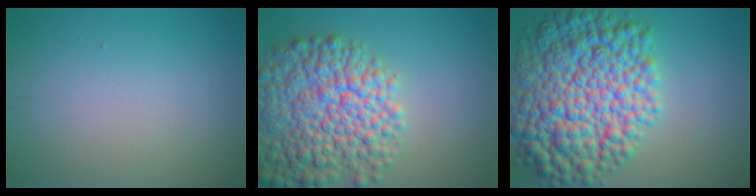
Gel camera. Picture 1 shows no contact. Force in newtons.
{"total": 10.0, "press": 10.0, "slide": 0.6}
{"total": 13.7, "press": 13.7, "slide": 0.1}